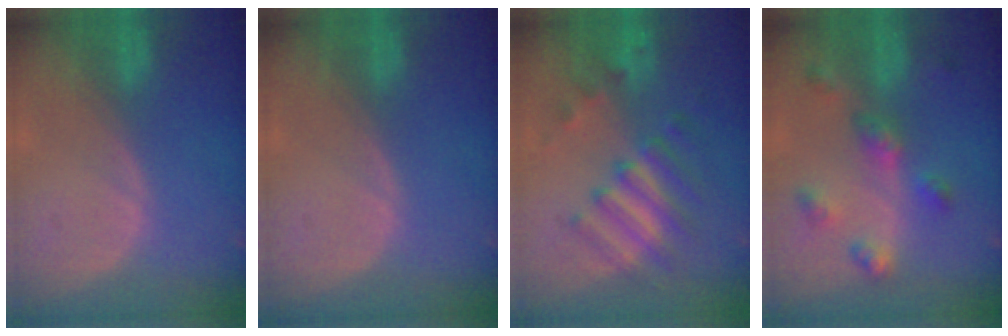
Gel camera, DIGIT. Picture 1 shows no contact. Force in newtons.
{"total": 0.0}
{"total": 7.6, "press": 7.5, "slide": 1.0}
{"total": 6.5, "press": 5.8, "slide": 2.8}